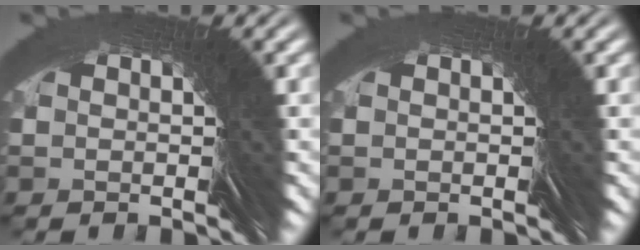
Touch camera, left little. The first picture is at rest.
{"total": 0.0}